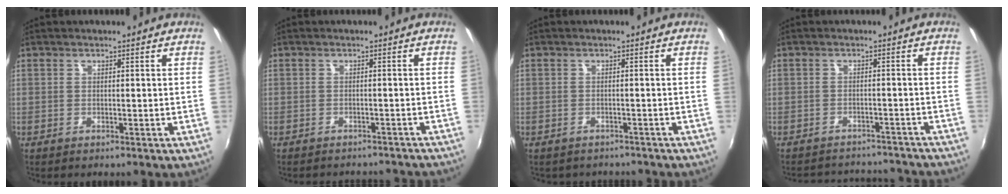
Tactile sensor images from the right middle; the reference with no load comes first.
{"total": 10.6, "force": [-9.8, 2.6, 3.3], "torque": [-0.068, -0.015, -0.115]}
{"total": 4.4, "force": [-3.9, 1.6, 1.2], "torque": [-0.032, -0.022, -0.048]}
{"total": 17.0, "force": [-15.5, 4.5, 5.4], "torque": [-0.107, 0.001, -0.187]}